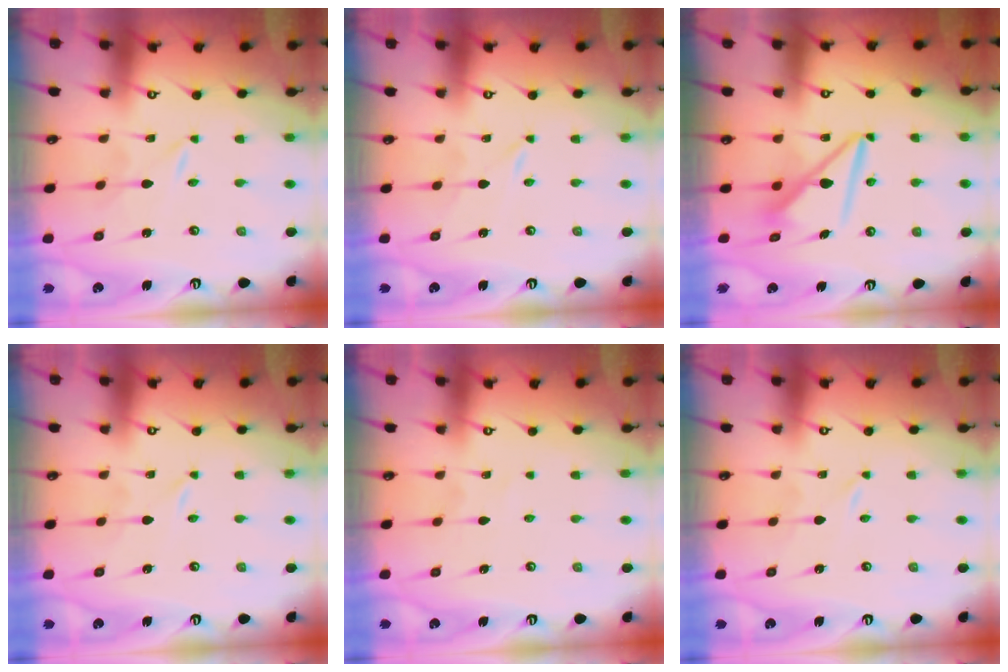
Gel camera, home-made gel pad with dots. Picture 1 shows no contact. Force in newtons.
{"total": 0.0}
{"total": 9.2, "press": 9.2, "slide": 0.7}
{"total": 0.0}
{"total": 2.7, "press": 2.7, "slide": 0.2}
{"total": 0.0}